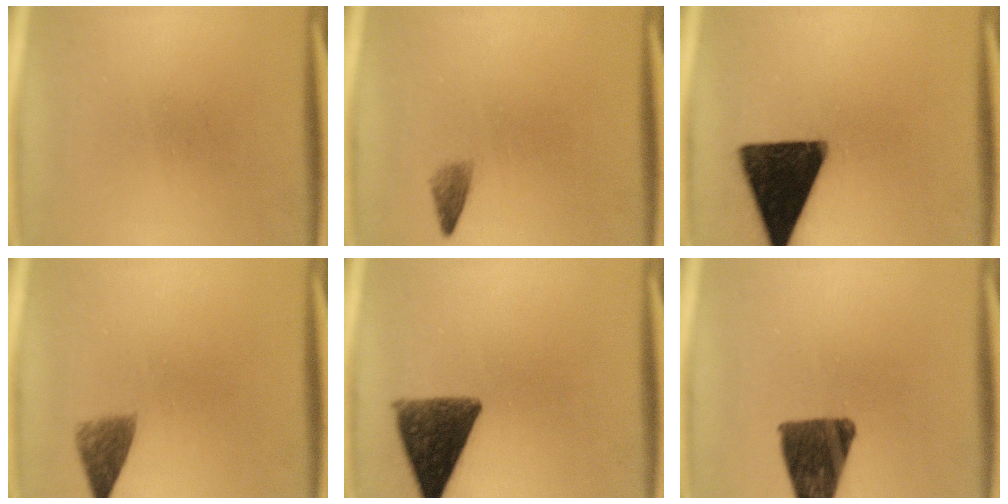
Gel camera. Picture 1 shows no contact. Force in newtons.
{"total": 1.6}
{"total": 17.4}
{"total": 3.4}
{"total": 10.4}
{"total": 11.9}